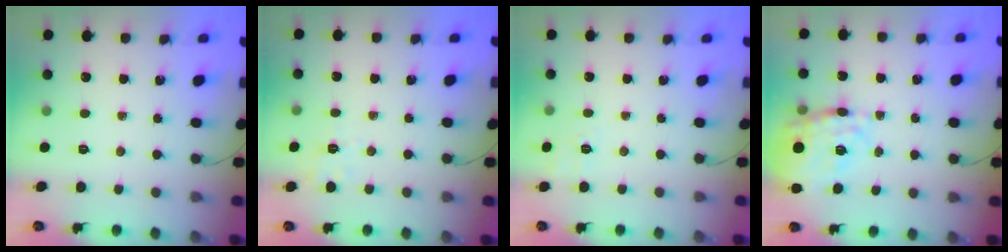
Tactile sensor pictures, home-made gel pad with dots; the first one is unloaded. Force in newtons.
{"total": 5.0, "press": 4.5, "slide": 2.2}
{"total": 5.8, "press": 5.5, "slide": 1.9}
{"total": 20.3, "press": 20.1, "slide": 3.3}